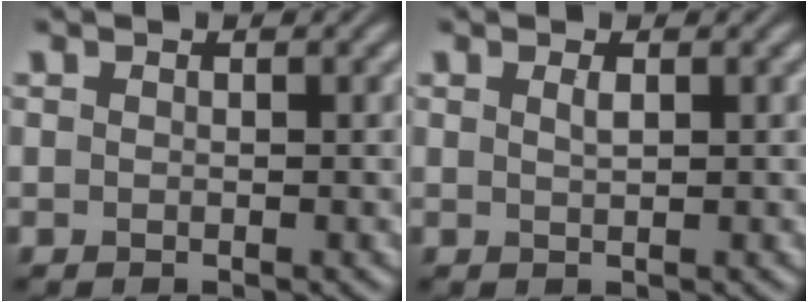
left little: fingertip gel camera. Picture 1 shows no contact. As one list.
[{"total": 0.8, "force": [0.4, 0.2, 0.7], "torque": [-0.012, 0.001, 0.008]}]